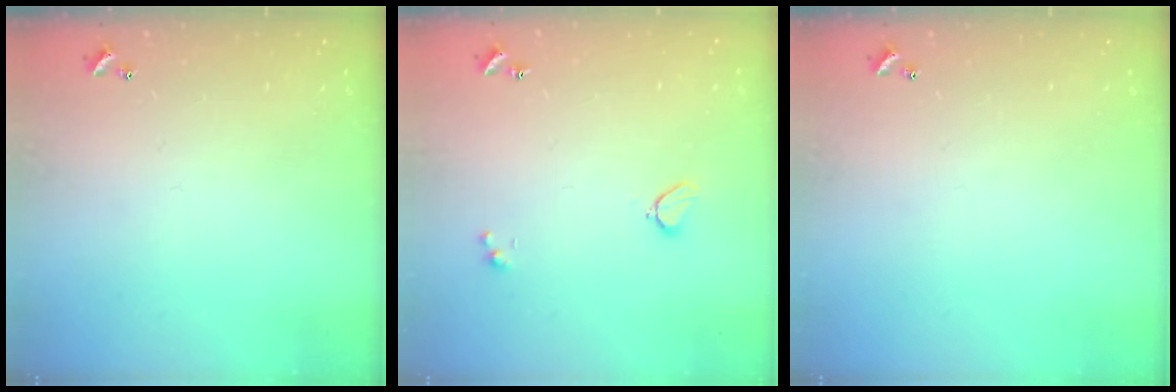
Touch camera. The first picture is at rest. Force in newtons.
{"total": 2.0, "press": 1.9, "slide": 0.6}
{"total": 0.0}